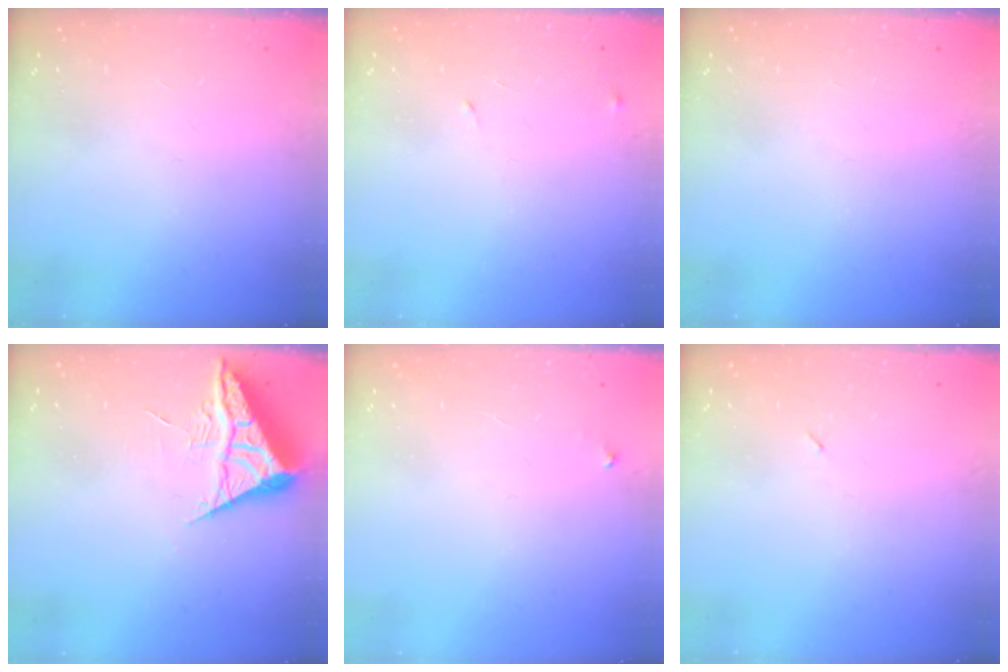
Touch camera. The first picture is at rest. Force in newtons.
{"total": 8.1, "press": 8.1, "slide": 0.6}
{"total": 0.0}
{"total": 5.9, "press": 5.9, "slide": 0.6}
{"total": 2.2, "press": 2.2, "slide": 0.1}
{"total": 2.1, "press": 1.9, "slide": 1.0}